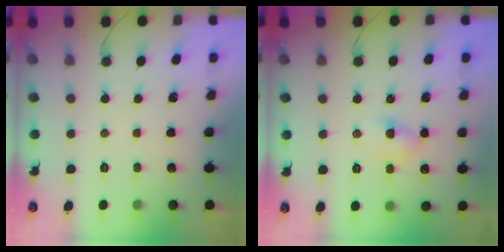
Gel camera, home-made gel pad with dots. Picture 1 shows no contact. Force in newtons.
{"total": 5.3, "press": 5.1, "slide": 1.3}